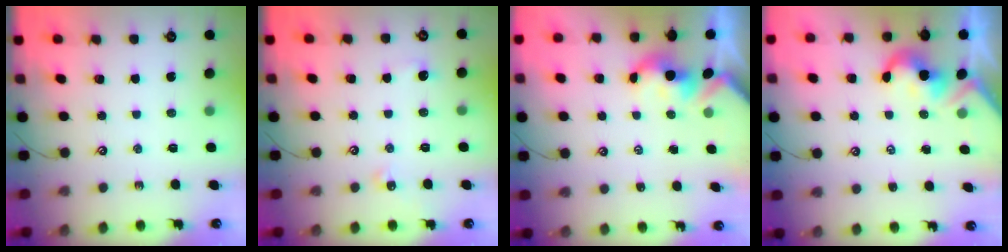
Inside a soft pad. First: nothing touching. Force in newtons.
{"total": 5.5, "press": 5.5, "slide": 0.7}
{"total": 1.6, "press": 1.5, "slide": 0.4}
{"total": 2.2, "press": 2.2, "slide": 0.4}